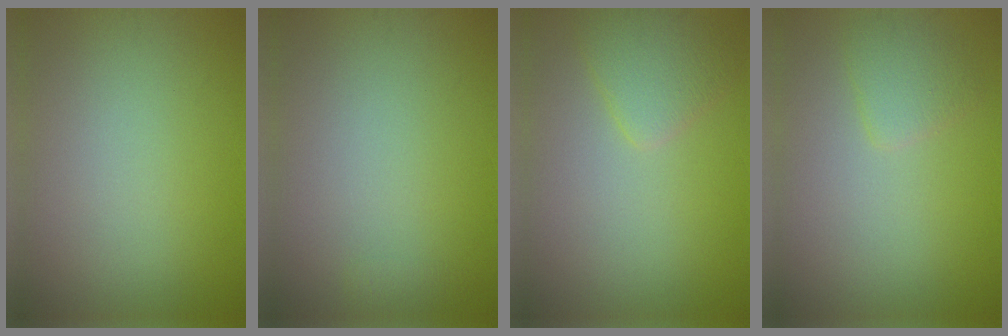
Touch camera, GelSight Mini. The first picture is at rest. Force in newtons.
{"total": 0.6, "press": 0.6, "slide": 0.1}
{"total": 2.5, "press": 2.5, "slide": 0.2}
{"total": 1.7, "press": 1.7, "slide": 0.2}